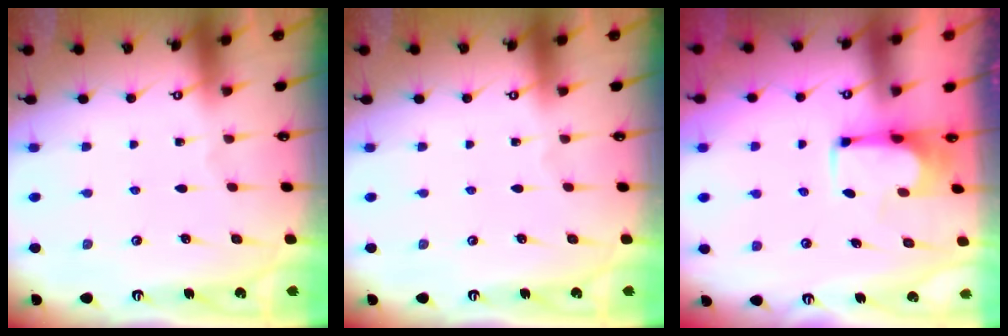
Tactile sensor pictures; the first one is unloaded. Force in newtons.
{"total": 0.0}
{"total": 5.3, "press": 5.2, "slide": 1.0}